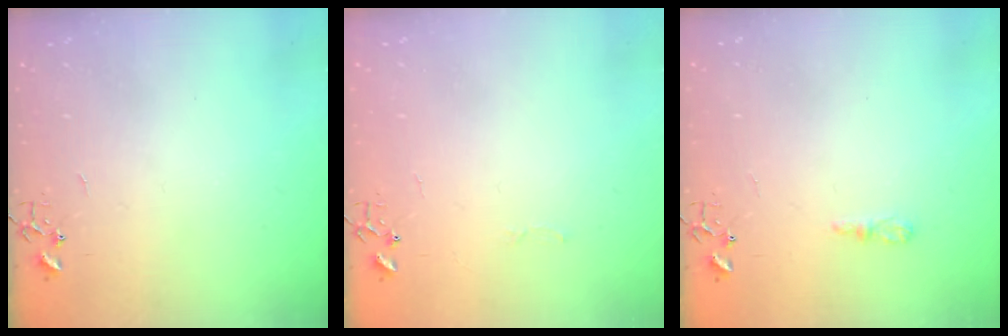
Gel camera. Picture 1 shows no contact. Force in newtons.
{"total": 2.5, "press": 2.5, "slide": 0.4}
{"total": 4.5, "press": 4.5, "slide": 0.5}